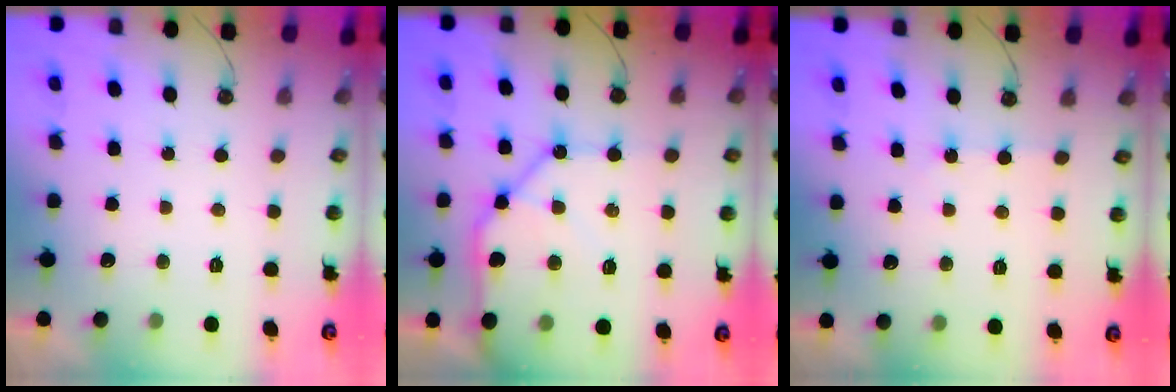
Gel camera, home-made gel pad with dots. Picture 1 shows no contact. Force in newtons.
{"total": 14.0, "press": 13.9, "slide": 1.6}
{"total": 2.7, "press": 2.7, "slide": 0.5}